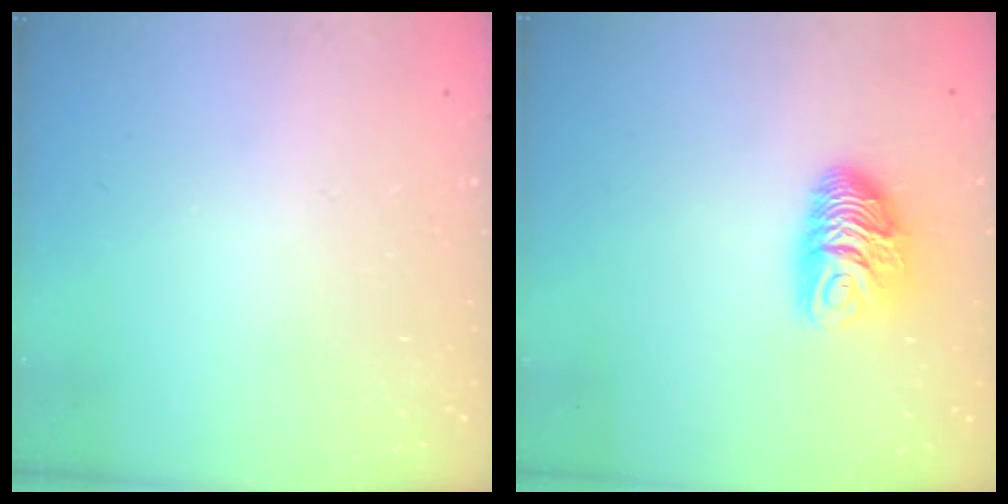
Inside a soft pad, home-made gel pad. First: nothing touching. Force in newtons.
{"total": 9.0, "press": 9.0, "slide": 0.5}